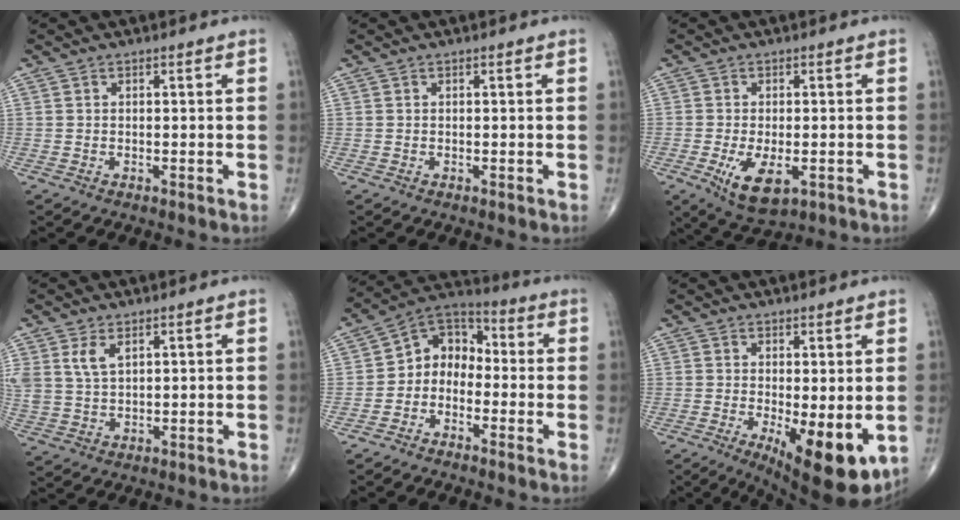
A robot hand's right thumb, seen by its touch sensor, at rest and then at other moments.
{"total": 0.0}
{"total": 7.8, "force": [-2.6, 3.7, 6.4], "torque": [-0.112, -0.014, -0.034]}
{"total": 5.1, "force": [2.4, 2.8, 3.6], "torque": [-0.074, -0.003, 0.058]}
{"total": 8.3, "force": [-2.2, 6.6, 4.5], "torque": [-0.042, 0.052, -0.062]}
{"total": 11.8, "force": [-2.7, 4.1, 10.8], "torque": [-0.149, -0.027, -0.026]}